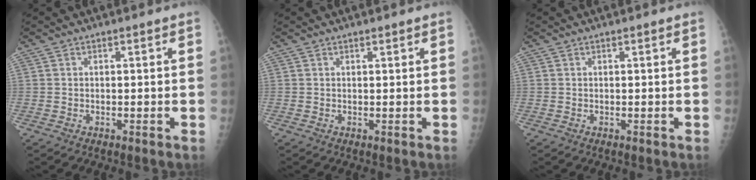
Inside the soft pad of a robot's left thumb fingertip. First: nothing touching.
{"total": 0.5, "force": [0.5, 0.1, 0.2], "torque": [-0.006, -0.003, 0.007]}
{"total": 0.0}